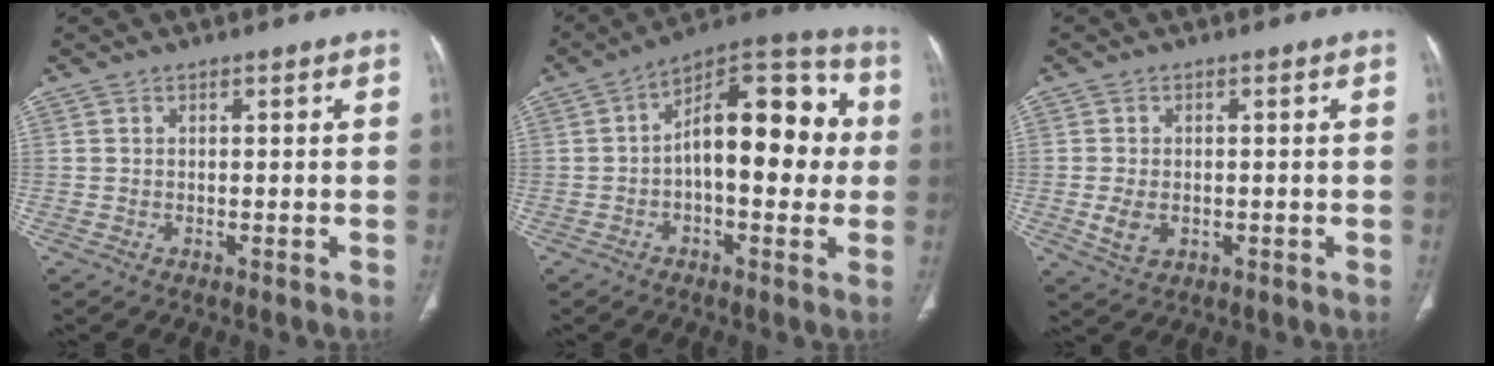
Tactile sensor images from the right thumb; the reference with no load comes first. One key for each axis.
{"total": 18.4, "fx": 0.6, "fy": 9.1, "fz": 16.0, "tx": -0.201, "ty": 0.042, "tz": 0.000}
{"total": 4.3, "fx": -0.8, "fy": 2.9, "fz": 3.0, "tx": -0.059, "ty": -0.003, "tz": -0.007}